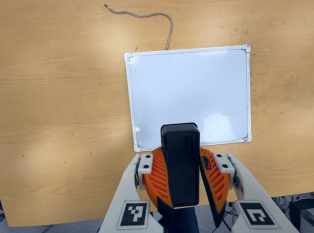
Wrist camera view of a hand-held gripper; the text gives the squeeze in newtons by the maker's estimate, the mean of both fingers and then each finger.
{"total": 10.2, "left": 10.2, "right": 10.2}